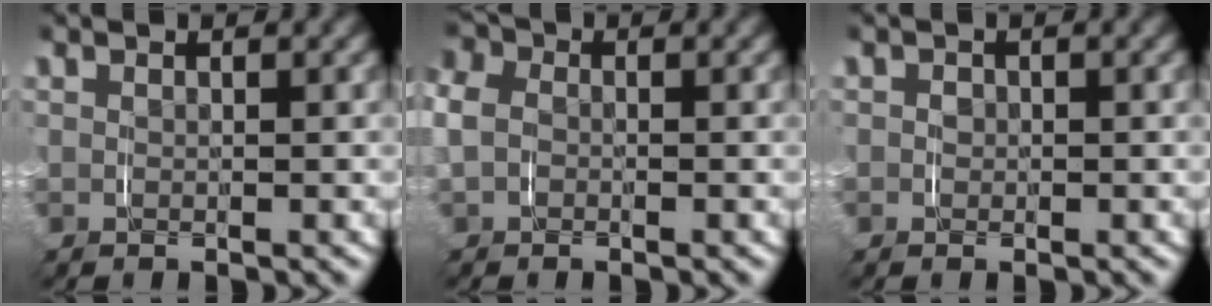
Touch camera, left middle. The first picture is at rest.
{"total": 4.1, "force": [-0.1, 3.6, 1.8], "torque": [-0.065, 0.002, -0.011]}
{"total": 0.8, "force": [-0.4, 0.6, 0.1], "torque": [-0.008, 0.000, -0.007]}